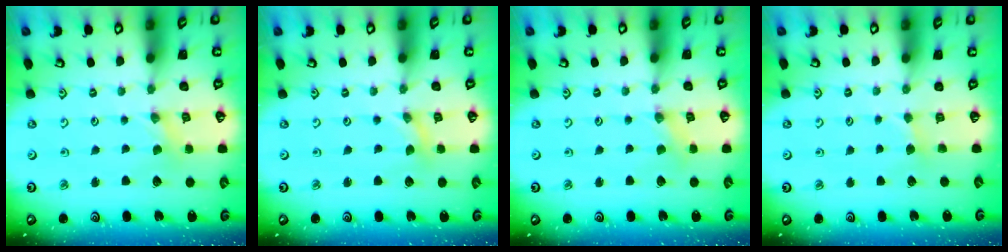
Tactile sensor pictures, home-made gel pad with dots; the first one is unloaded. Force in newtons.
{"total": 0.0}
{"total": 1.7, "press": 1.7, "slide": 0.4}
{"total": 2.0, "press": 2.0, "slide": 0.1}